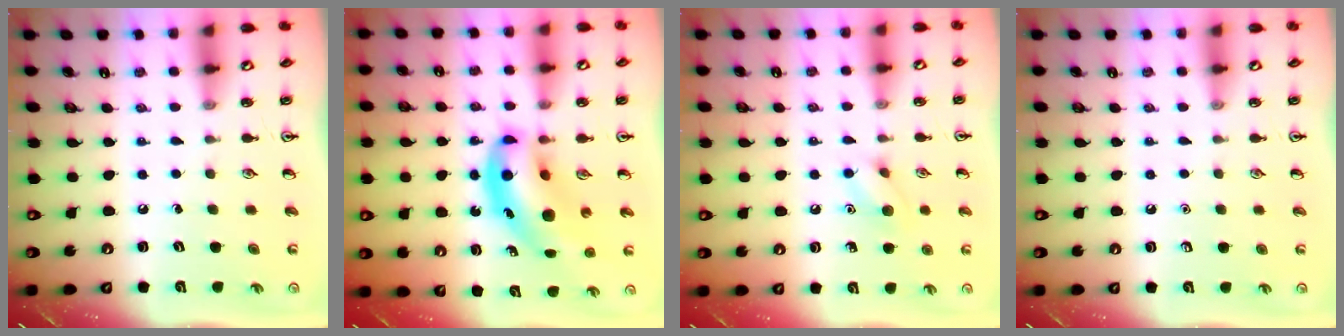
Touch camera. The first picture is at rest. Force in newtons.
{"total": 12.5, "press": 12.0, "slide": 3.4}
{"total": 7.4, "press": 7.3, "slide": 1.0}
{"total": 0.0}